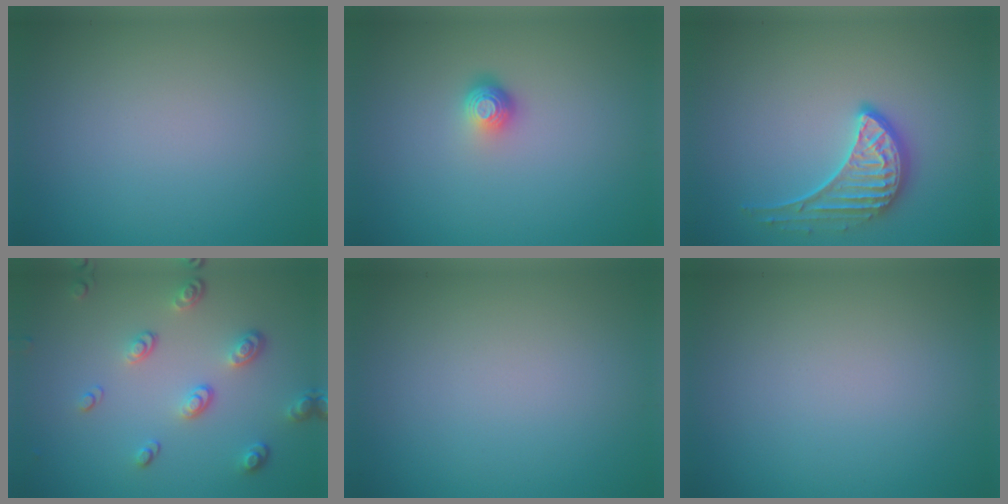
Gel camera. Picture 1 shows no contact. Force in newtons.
{"total": 1.8, "press": 1.2, "slide": 1.3}
{"total": 3.5, "press": 3.0, "slide": 1.7}
{"total": 3.4, "press": 2.6, "slide": 2.1}
{"total": 0.0}
{"total": 0.0}